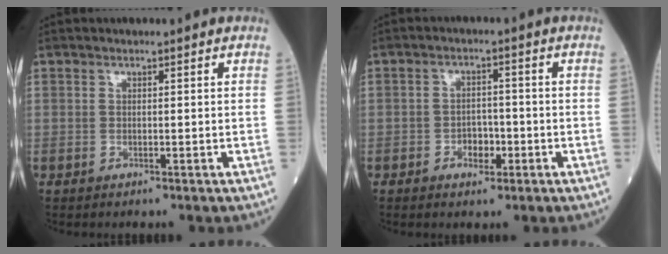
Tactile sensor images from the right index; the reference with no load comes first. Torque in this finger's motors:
{"motor_torque": [0.05, -0.08, 0.02, 0.00]}